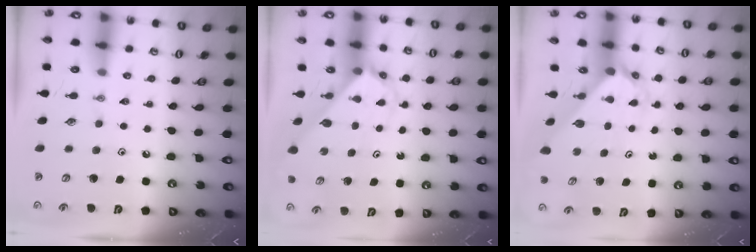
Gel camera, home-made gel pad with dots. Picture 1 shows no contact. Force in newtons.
{"total": 2.9, "press": 2.9, "slide": 0.1}
{"total": 2.4, "press": 2.4, "slide": 0.2}